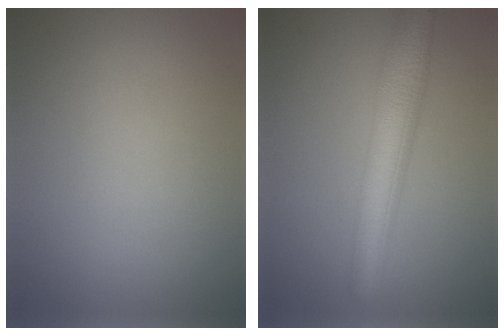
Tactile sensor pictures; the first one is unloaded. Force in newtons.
{"total": 6.3, "press": 6.3, "slide": 0.2}